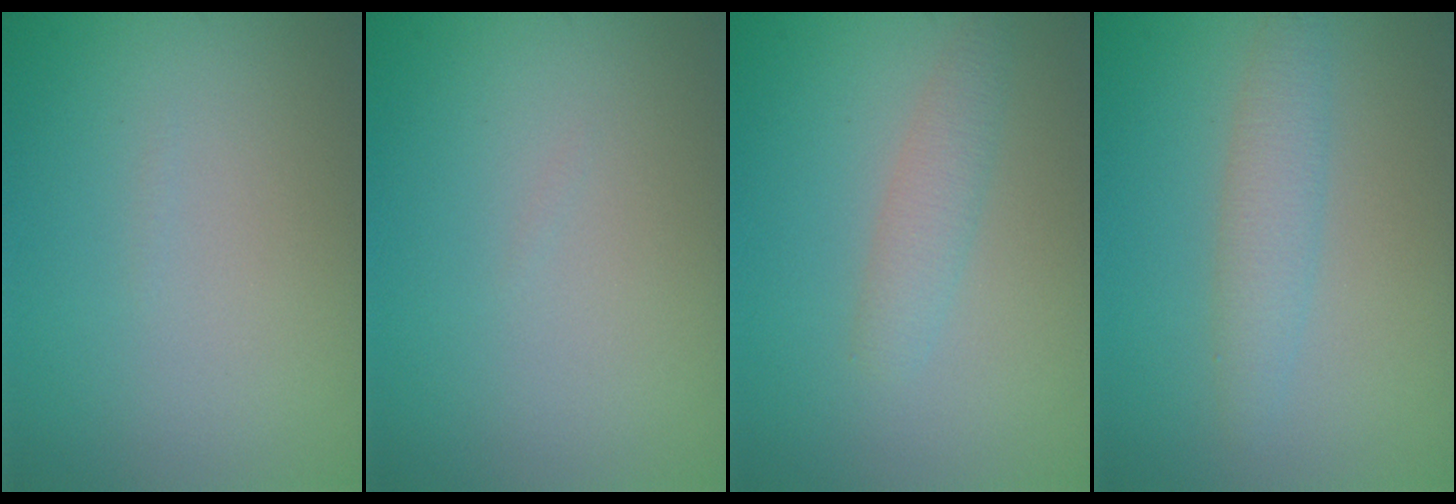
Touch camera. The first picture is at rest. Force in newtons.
{"total": 0.0}
{"total": 1.9, "press": 1.9, "slide": 0.1}
{"total": 2.5, "press": 2.5, "slide": 0.1}